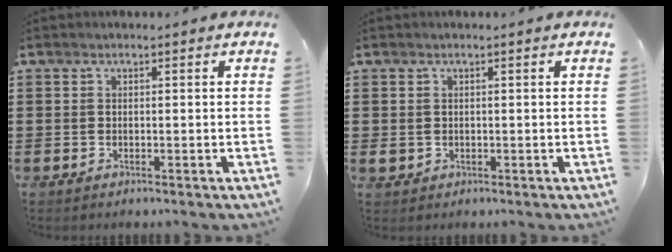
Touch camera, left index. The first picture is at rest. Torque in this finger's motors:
{"motor_torque": [0.29, 0.02, 0.08, 0.01]}